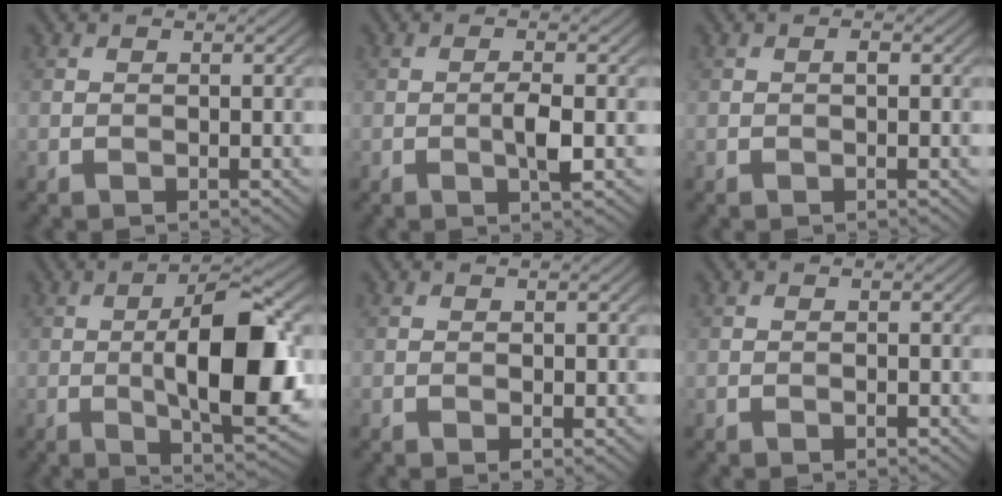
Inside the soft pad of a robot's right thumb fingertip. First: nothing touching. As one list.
[{"total": 2.8, "force": [-0.6, 0.5, 2.7], "torque": [-0.050, 0.002, -0.014]}, {"total": 0.6, "force": [0.0, 0.1, 0.6], "torque": [-0.010, 0.002, -0.001]}, {"total": 12.6, "force": [-0.7, 4.2, 11.9], "torque": [-0.185, 0.000, -0.012]}, {"total": 0.7, "force": [-0.1, 0.4, 0.6], "torque": [-0.008, -0.001, -0.002]}, {"total": 0.5, "force": [-0.3, 0.1, 0.4], "torque": [-0.006, 0.000, -0.004]}]